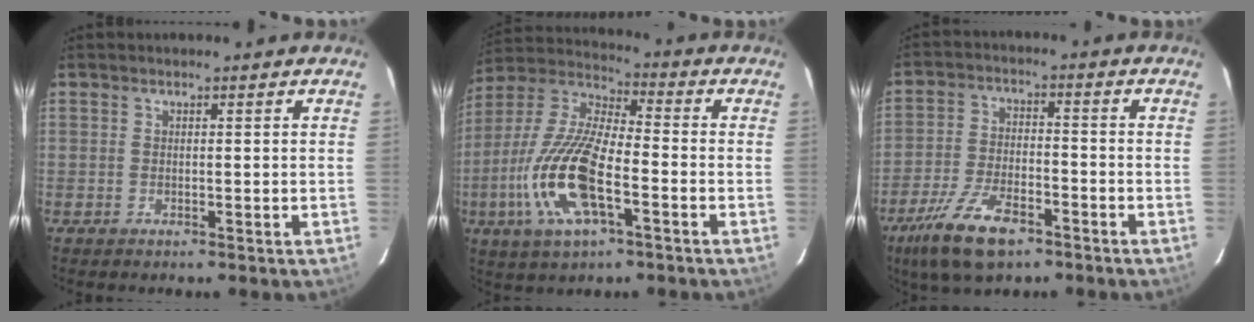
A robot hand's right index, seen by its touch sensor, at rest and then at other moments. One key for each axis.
{"total": 18.1, "fx": -6.1, "fy": 6.2, "fz": 15.9, "tx": -0.342, "ty": -0.013, "tz": -0.123}
{"total": 12.4, "fx": -8.0, "fy": 4.9, "fz": 8.2, "tx": -0.187, "ty": -0.019, "tz": -0.148}